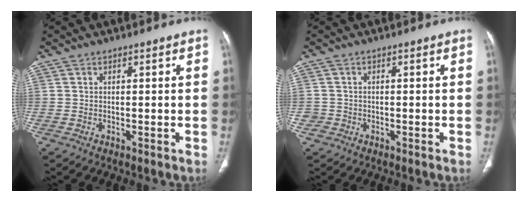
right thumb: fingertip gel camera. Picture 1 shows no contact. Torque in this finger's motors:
{"motor_torque": [-0.59, -0.30, -0.21, 0.06, -0.04]}